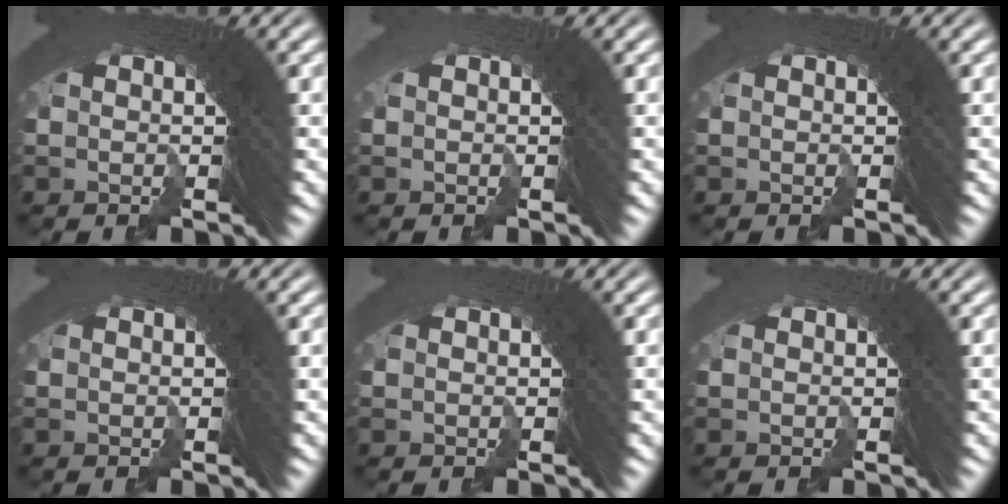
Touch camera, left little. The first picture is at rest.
{"total": 2.0, "force": [-0.3, -1.2, -1.6], "torque": [0.029, -0.003, -0.003]}
{"total": 0.0}
{"total": 0.0}
{"total": 0.5, "force": [-0.2, -0.3, -0.4], "torque": [0.006, -0.001, -0.002]}
{"total": 1.3, "force": [-0.3, -0.7, -1.0], "torque": [0.014, -0.002, -0.004]}